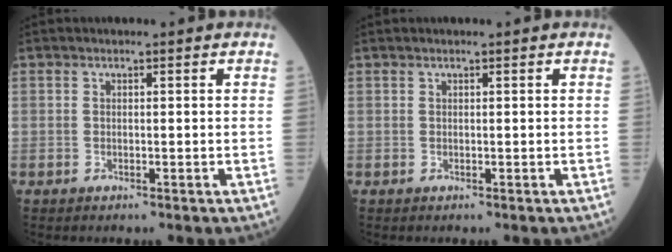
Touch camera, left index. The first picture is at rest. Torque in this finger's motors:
{"motor_torque": [0.15, -0.13, -0.02, -0.01]}